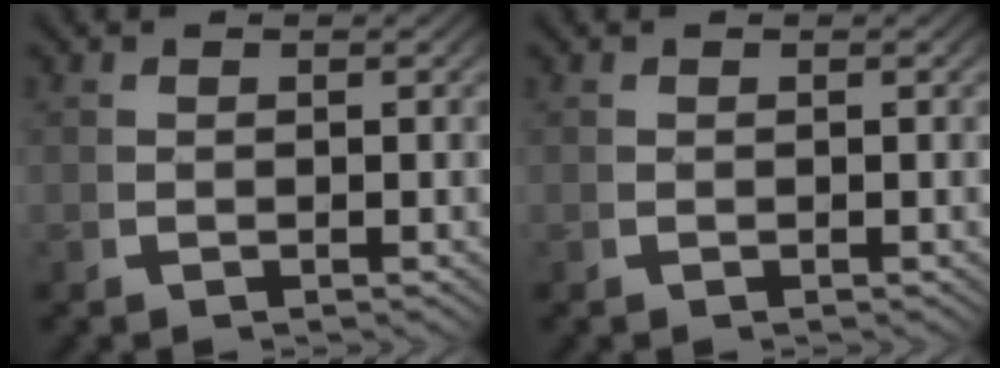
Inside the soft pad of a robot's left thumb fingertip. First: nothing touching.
{"total": 0.0}